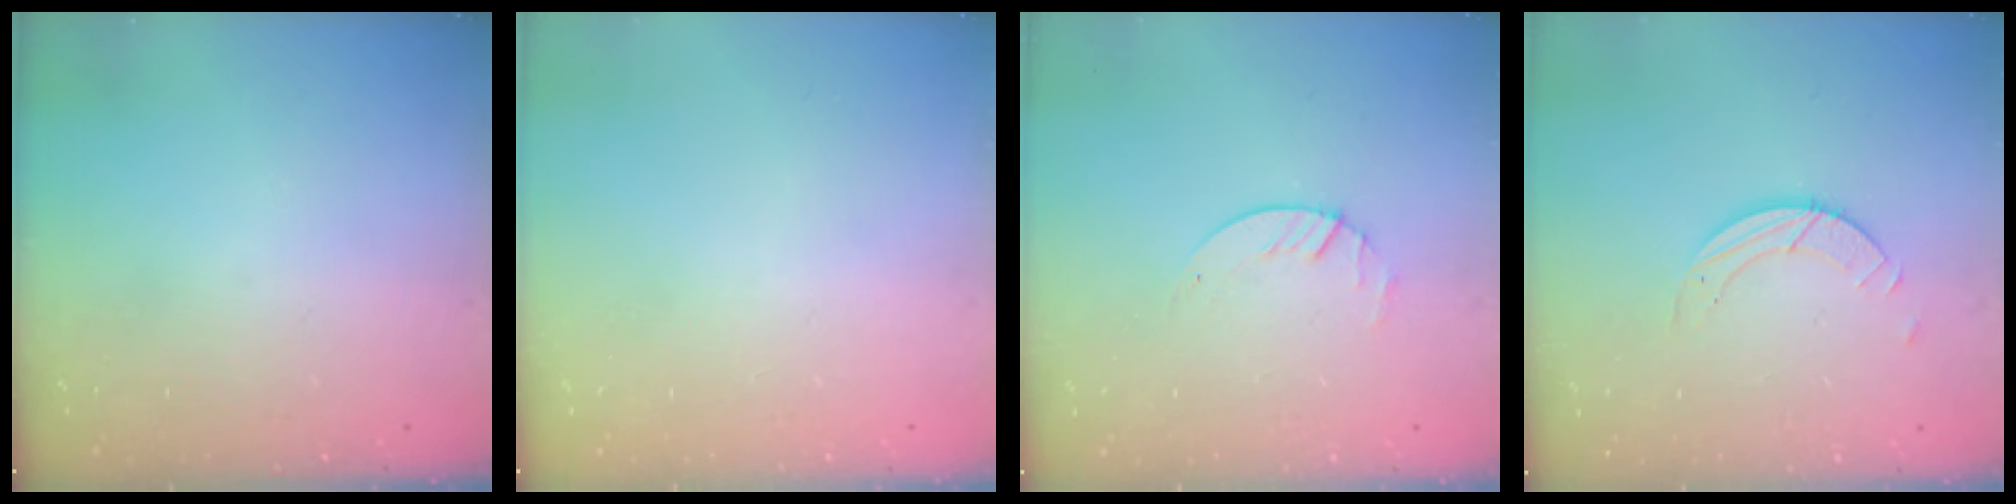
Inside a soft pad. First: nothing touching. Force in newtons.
{"total": 0.0}
{"total": 1.7, "press": 1.6, "slide": 0.2}
{"total": 3.2, "press": 3.2, "slide": 0.3}